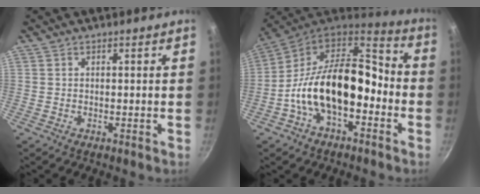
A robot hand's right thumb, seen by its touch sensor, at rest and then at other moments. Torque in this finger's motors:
{"motor_torque": [2.52, 2.49, 1.38, -1.38, 0.25]}